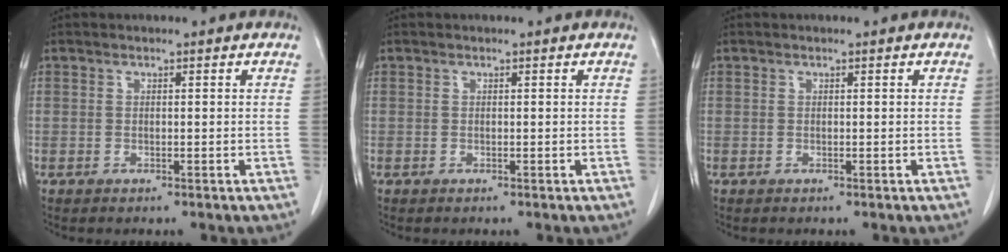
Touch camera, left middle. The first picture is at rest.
{"total": 0.0}
{"total": 0.0}